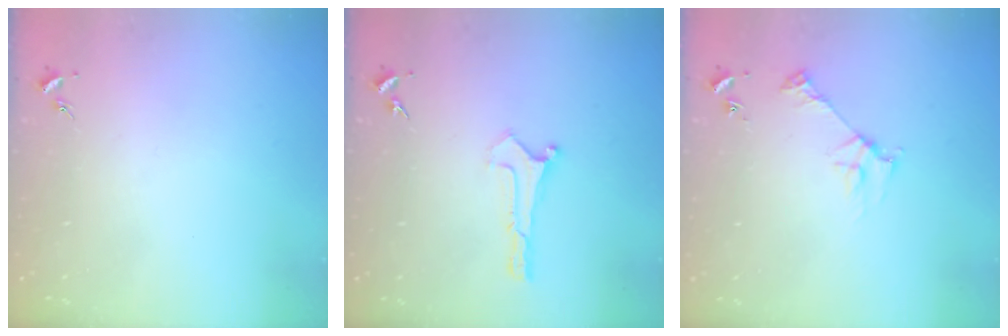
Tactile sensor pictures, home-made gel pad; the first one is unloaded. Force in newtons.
{"total": 0.0}
{"total": 2.8, "press": 2.8, "slide": 0.3}